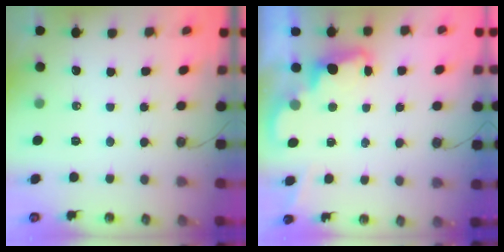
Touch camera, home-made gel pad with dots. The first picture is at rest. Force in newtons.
{"total": 2.4, "press": 2.3, "slide": 0.5}